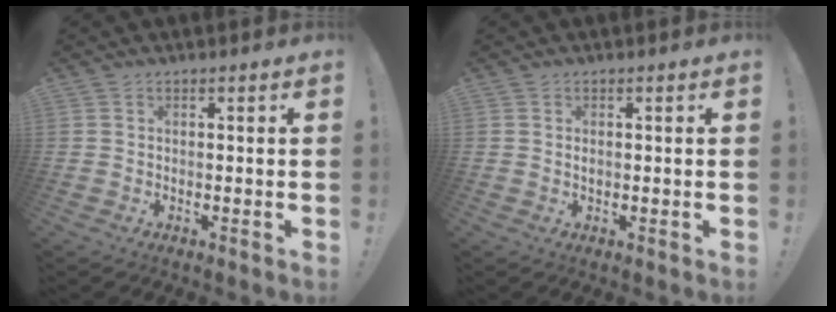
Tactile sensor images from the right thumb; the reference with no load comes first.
{"total": 0.6, "force": [0.1, 0.4, 0.4], "torque": [-0.004, 0.001, 0.000]}